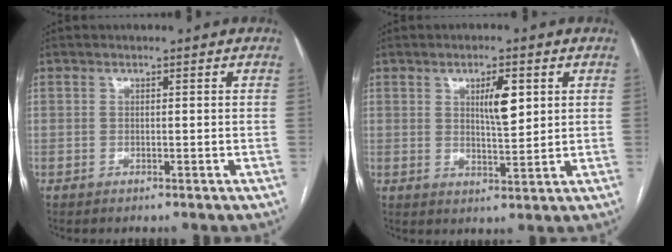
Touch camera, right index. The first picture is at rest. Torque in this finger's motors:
{"motor_torque": [0.52, 0.45, 0.13, 0.07]}